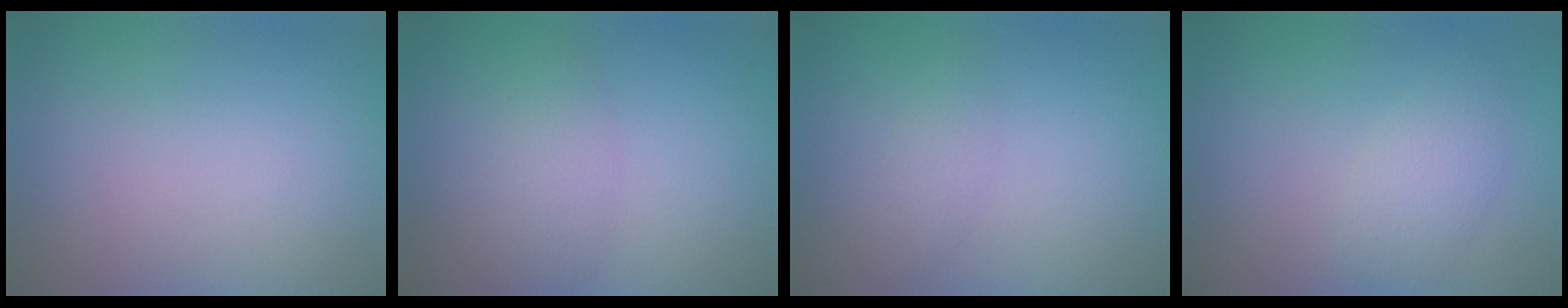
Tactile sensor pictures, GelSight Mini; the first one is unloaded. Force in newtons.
{"total": 2.2, "press": 2.2, "slide": 0.0}
{"total": 1.1, "press": 1.1, "slide": 0.1}
{"total": 2.5, "press": 2.5, "slide": 0.0}